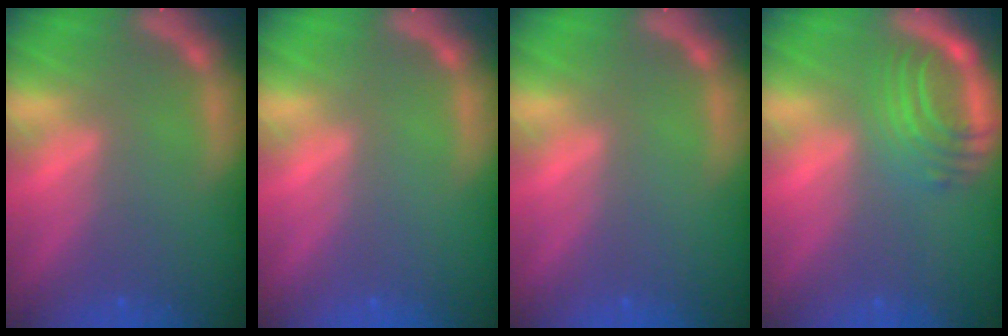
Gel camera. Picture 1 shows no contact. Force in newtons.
{"total": 0.0}
{"total": 0.0}
{"total": 6.1}